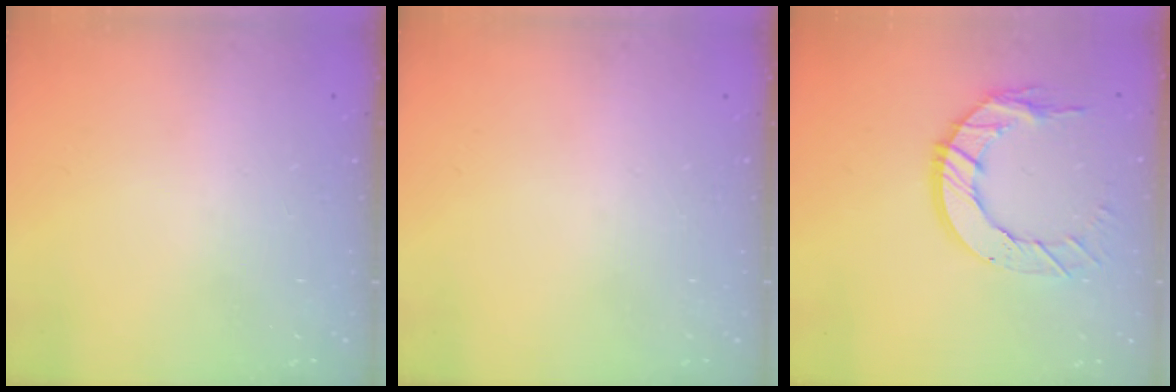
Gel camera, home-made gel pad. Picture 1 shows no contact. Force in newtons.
{"total": 0.0}
{"total": 12.3, "press": 12.3, "slide": 1.2}